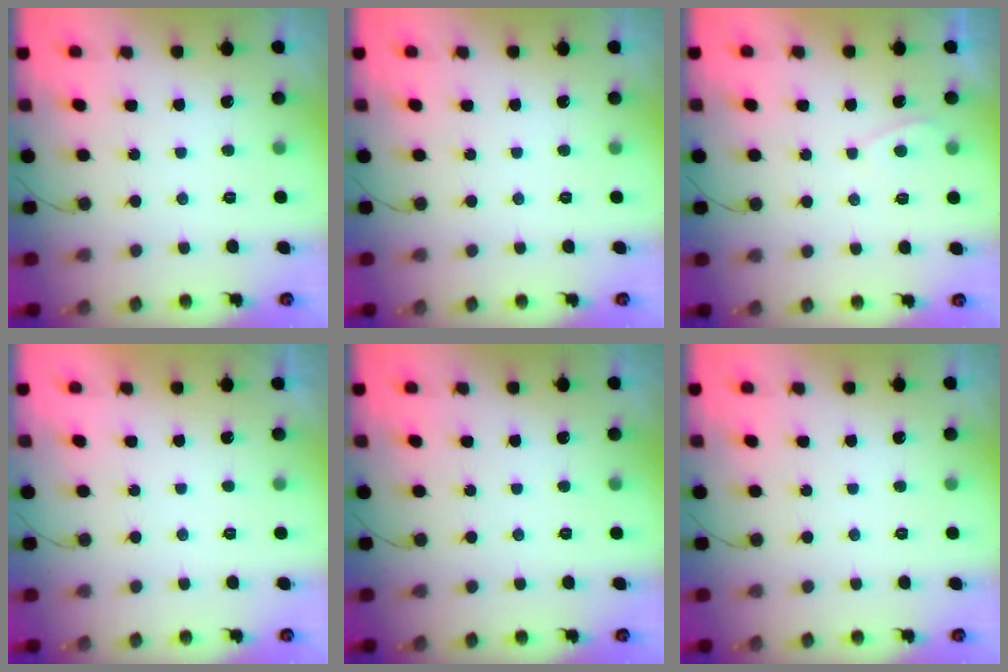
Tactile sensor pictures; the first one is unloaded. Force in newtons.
{"total": 0.0}
{"total": 2.8, "press": 2.7, "slide": 0.3}
{"total": 2.3, "press": 2.2, "slide": 0.4}
{"total": 0.0}
{"total": 0.0}